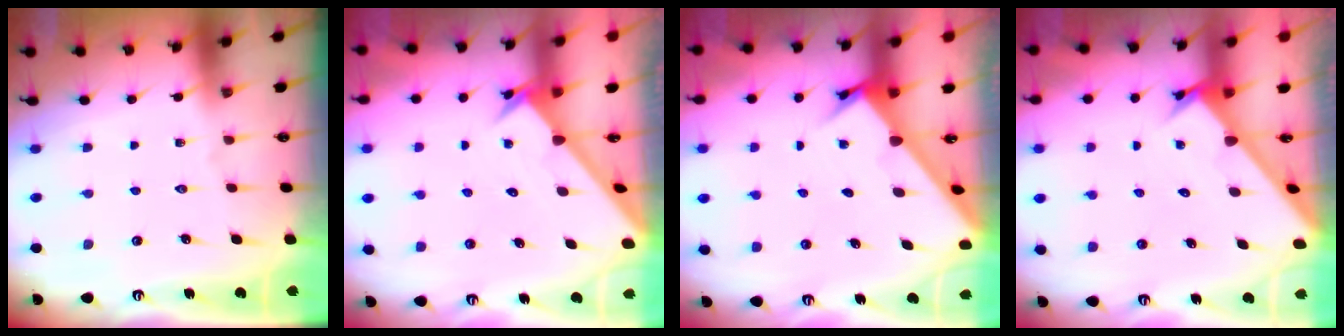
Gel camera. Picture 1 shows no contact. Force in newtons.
{"total": 2.8, "press": 2.8, "slide": 0.2}
{"total": 2.6, "press": 2.5, "slide": 0.3}
{"total": 2.6, "press": 2.6, "slide": 0.2}